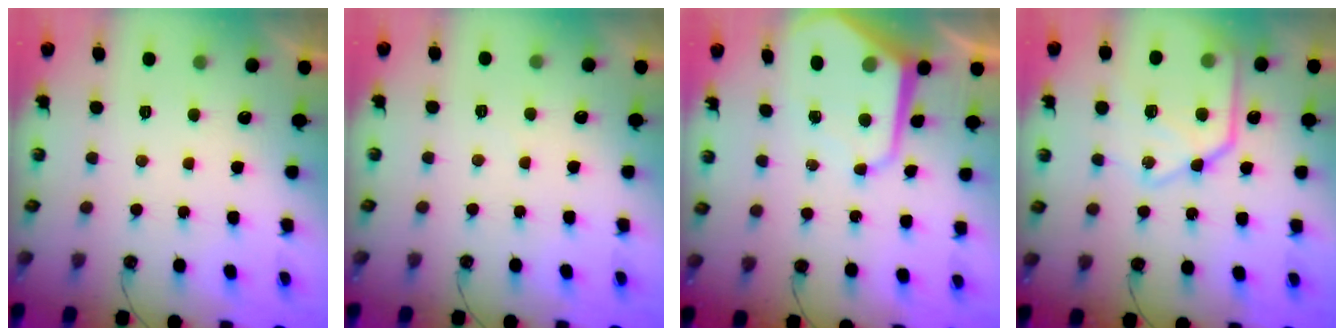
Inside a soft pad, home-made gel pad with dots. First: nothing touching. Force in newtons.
{"total": 2.3, "press": 2.3, "slide": 0.4}
{"total": 9.7, "press": 9.7, "slide": 0.7}
{"total": 19.2, "press": 19.1, "slide": 1.7}